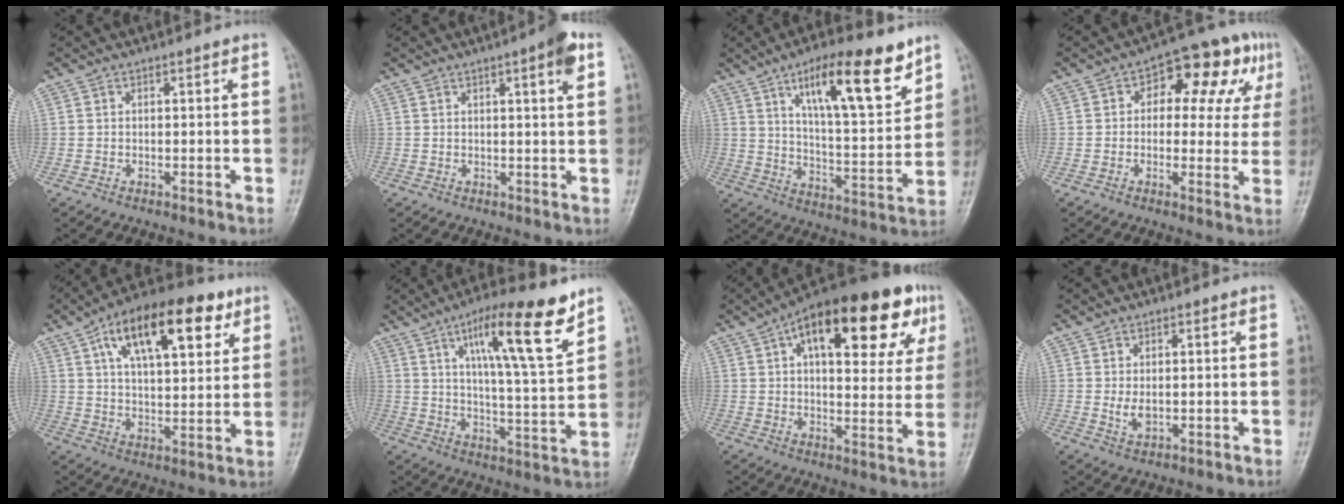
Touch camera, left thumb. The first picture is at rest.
{"total": 4.4, "force": [2.1, 0.5, 3.9], "torque": [-0.052, -0.005, 0.026]}
{"total": 17.5, "force": [10.2, 5.0, 13.4], "torque": [-0.182, -0.052, 0.169]}
{"total": 12.9, "force": [4.4, 7.7, 9.5], "torque": [-0.063, 0.021, 0.049]}
{"total": 19.3, "force": [9.0, 8.5, 14.8], "torque": [-0.210, -0.011, 0.145]}
{"total": 16.5, "force": [9.5, 2.5, 13.2], "torque": [-0.200, -0.046, 0.157]}
{"total": 25.0, "force": [11.1, 10.5, 19.7], "torque": [-0.259, 0.011, 0.156]}
{"total": 2.5, "force": [0.2, 1.5, 2.1], "torque": [-0.037, -0.008, 0.007]}